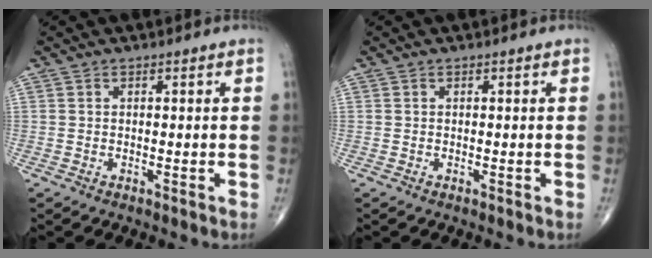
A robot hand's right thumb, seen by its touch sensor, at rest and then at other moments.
{"total": 0.0}